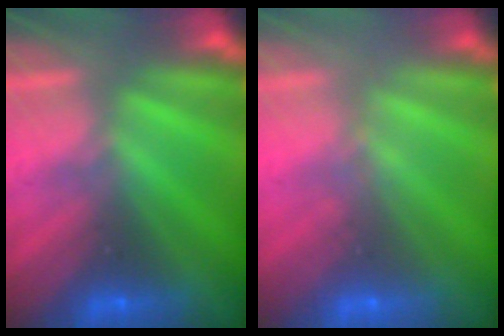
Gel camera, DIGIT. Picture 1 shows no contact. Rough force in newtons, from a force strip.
{"total": 1.7}